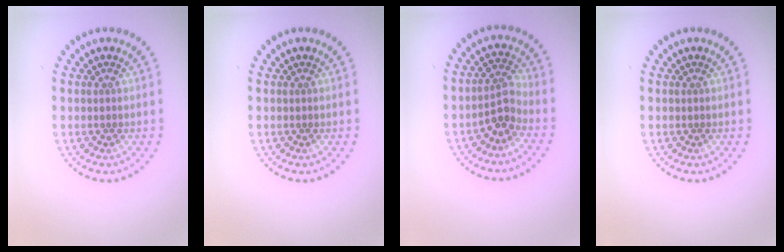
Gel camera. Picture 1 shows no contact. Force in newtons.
{"total": 0.0}
{"total": 2.6, "press": 2.0, "slide": 1.6}
{"total": 0.0}